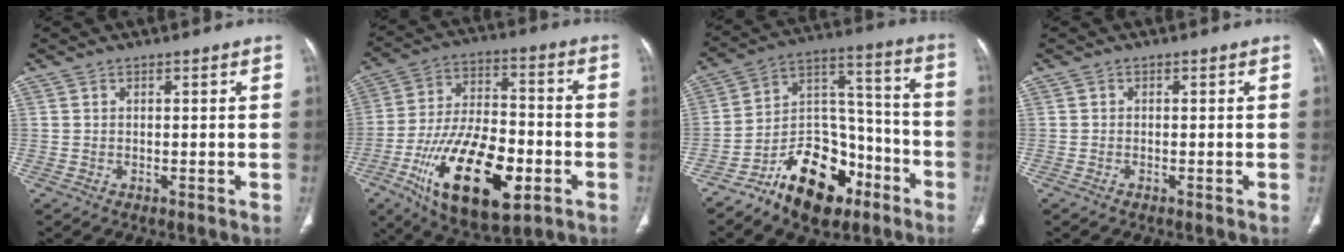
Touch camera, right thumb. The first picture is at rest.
{"total": 23.3, "force": [-8.7, 11.2, 18.5], "torque": [-0.319, 0.027, -0.135]}
{"total": 18.5, "force": [-10.9, 10.7, 10.5], "torque": [-0.123, 0.092, -0.181]}
{"total": 0.5, "force": [-0.4, 0.2, 0.2], "torque": [-0.005, 0.000, -0.009]}